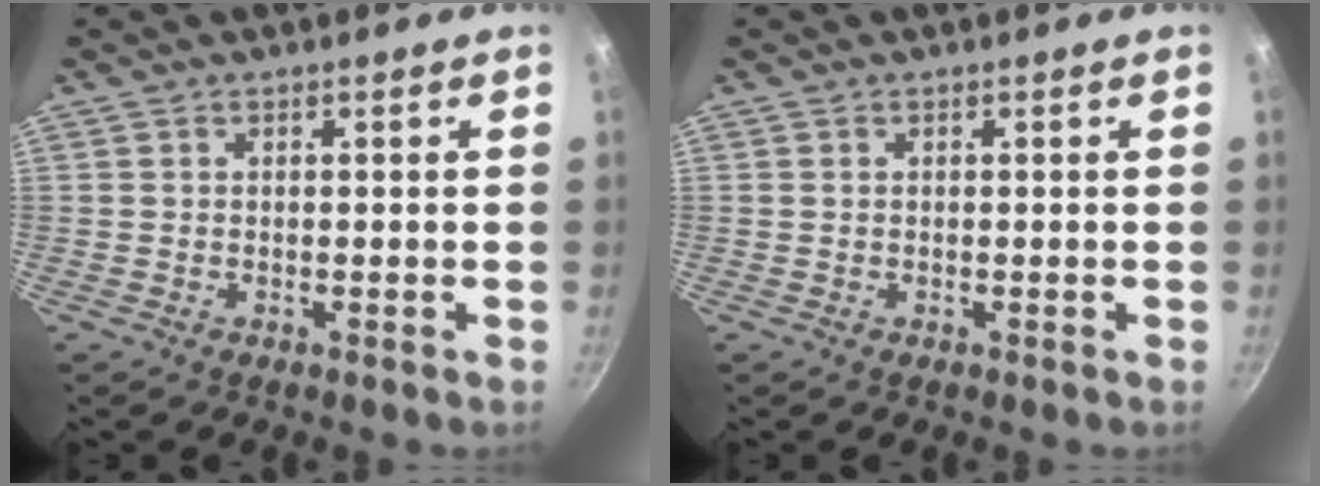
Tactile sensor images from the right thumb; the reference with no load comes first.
{"total": 0.0}